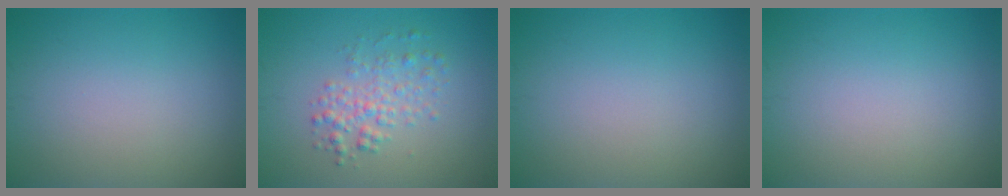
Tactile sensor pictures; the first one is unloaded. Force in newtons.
{"total": 2.7, "press": 2.7, "slide": 0.0}
{"total": 0.0}
{"total": 0.0}